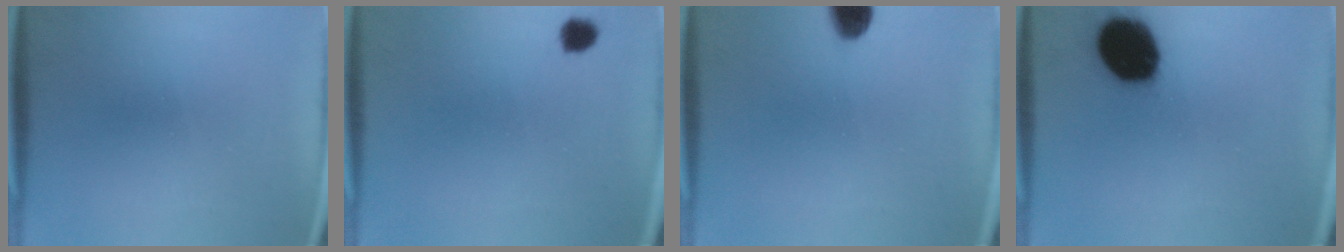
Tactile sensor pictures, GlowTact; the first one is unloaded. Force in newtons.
{"total": 2.4}
{"total": 6.1}
{"total": 19.1}